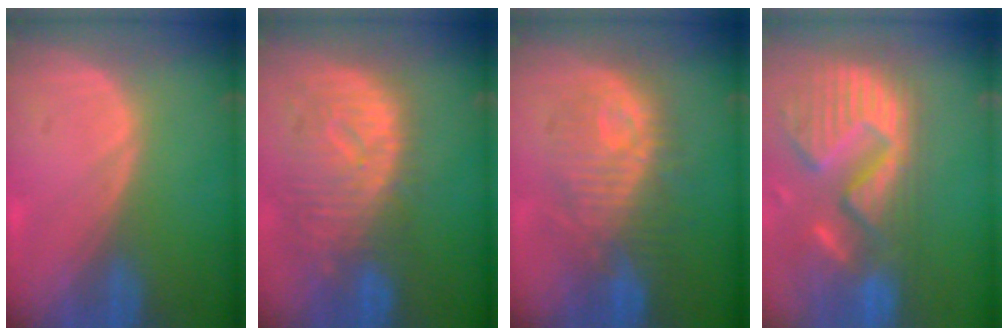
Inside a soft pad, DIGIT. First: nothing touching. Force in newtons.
{"total": 11.0, "press": 9.6, "slide": 5.4}
{"total": 10.0, "press": 10.0, "slide": 0.8}
{"total": 14.4, "press": 12.0, "slide": 8.0}